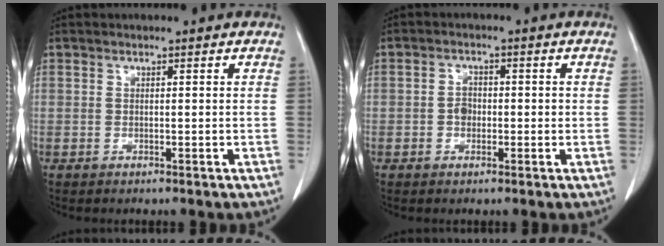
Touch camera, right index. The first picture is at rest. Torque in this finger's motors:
{"motor_torque": [0.45, -0.23, 0.08, 0.04]}